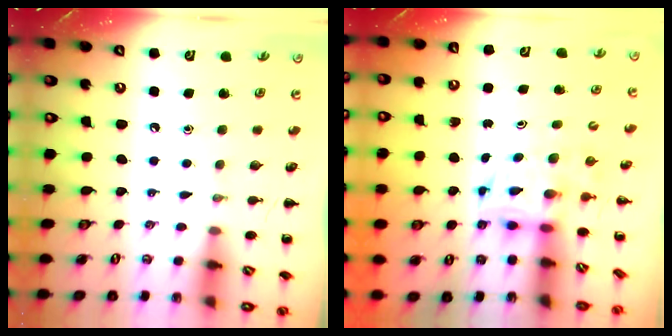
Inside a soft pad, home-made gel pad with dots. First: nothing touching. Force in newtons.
{"total": 3.5, "press": 3.5, "slide": 0.6}